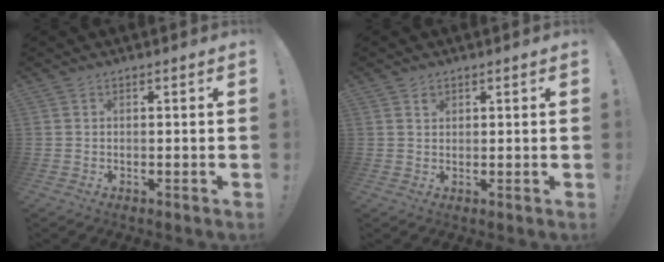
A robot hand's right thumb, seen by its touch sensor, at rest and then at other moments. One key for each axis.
{"total": 1.2, "fx": 0.8, "fy": 0.9, "fz": 0.2, "tx": 0.005, "ty": -0.004, "tz": 0.014}